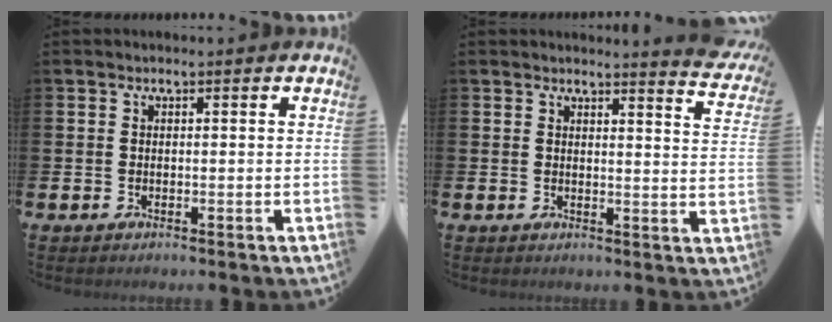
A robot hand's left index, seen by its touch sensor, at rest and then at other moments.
{"total": 3.3, "force": [3.3, -0.3, 0.4], "torque": [0.011, -0.033, 0.053]}